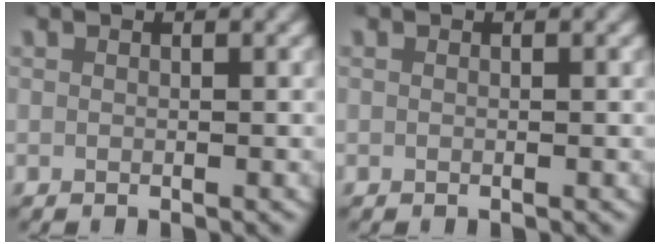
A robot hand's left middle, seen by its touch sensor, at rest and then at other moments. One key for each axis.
{"total": 0.0}